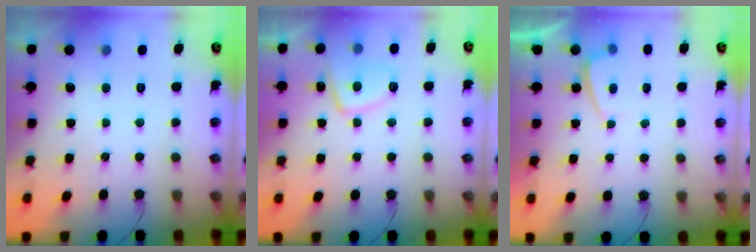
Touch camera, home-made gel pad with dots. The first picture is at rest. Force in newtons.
{"total": 8.9, "press": 8.9, "slide": 1.1}
{"total": 0.6, "press": 0.4, "slide": 0.5}